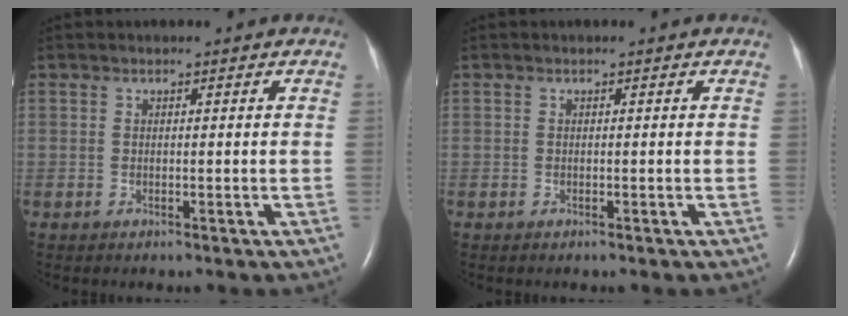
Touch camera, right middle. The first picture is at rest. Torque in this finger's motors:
{"motor_torque": [0.20, -0.07, 0.02, 0.01]}